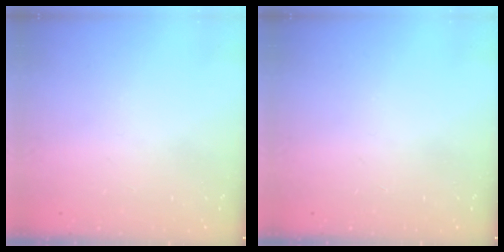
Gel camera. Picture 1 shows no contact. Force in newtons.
{"total": 0.0}